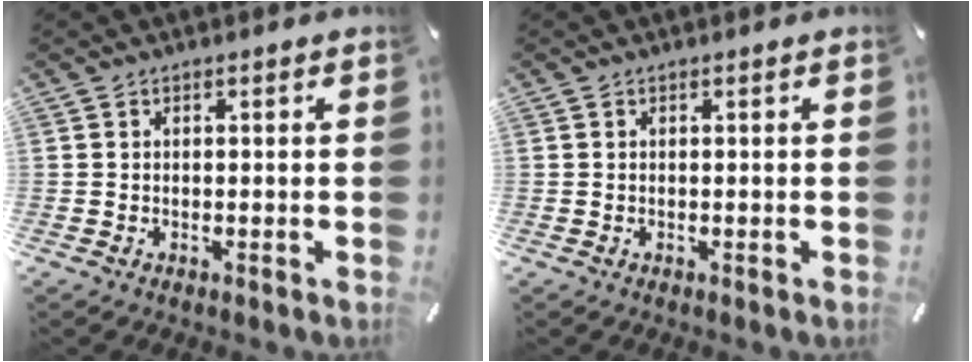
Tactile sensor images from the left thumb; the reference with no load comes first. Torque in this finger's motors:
{"motor_torque": [0.01, 0.00, 0.00, 0.00, 0.00]}